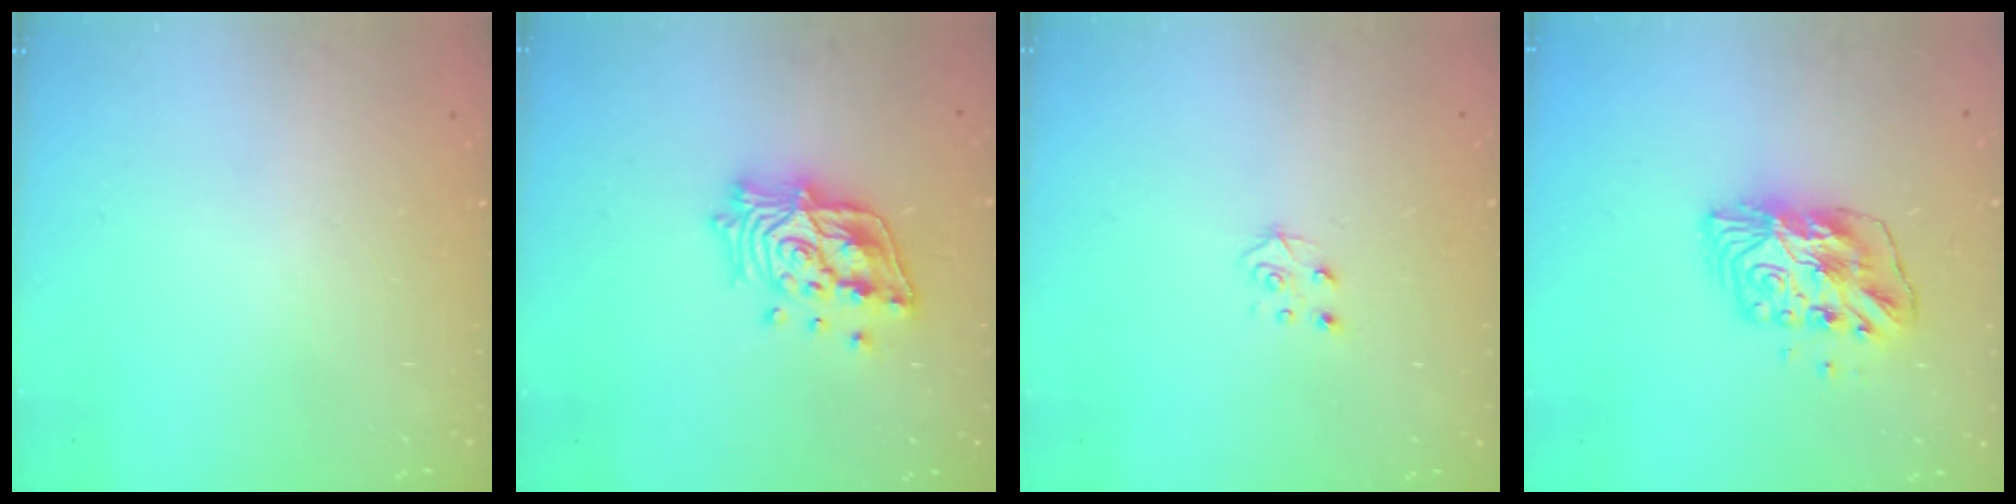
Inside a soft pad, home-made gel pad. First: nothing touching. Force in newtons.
{"total": 17.1, "press": 16.9, "slide": 2.5}
{"total": 4.3, "press": 4.3, "slide": 0.5}
{"total": 9.9, "press": 9.9, "slide": 0.9}